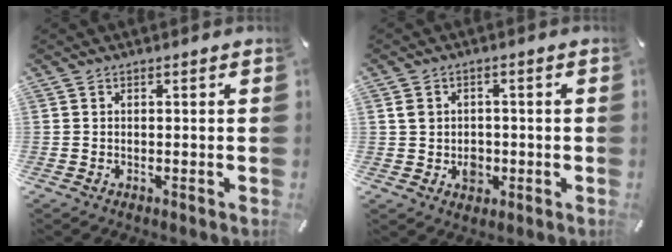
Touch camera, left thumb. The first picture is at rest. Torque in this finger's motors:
{"motor_torque": [0.21, 0.57, -0.10, -0.03, 0.02]}